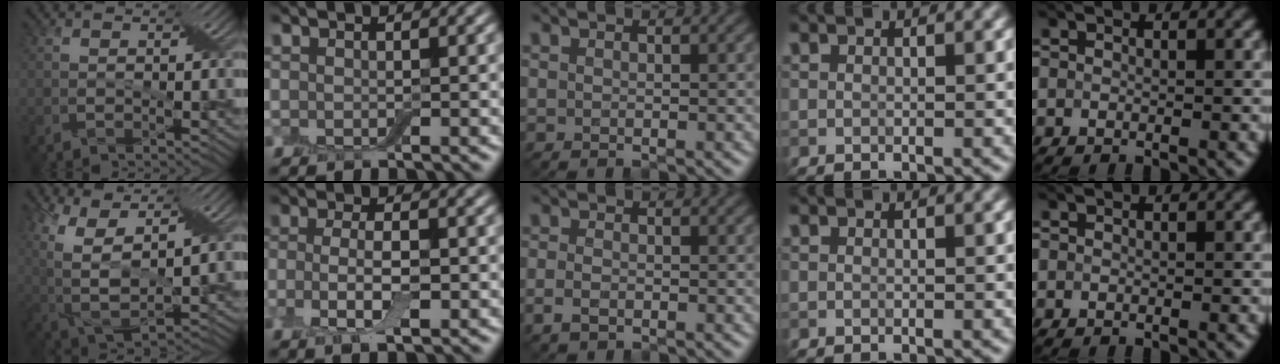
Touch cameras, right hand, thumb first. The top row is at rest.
{"thumb": {"total": 13.0, "force": [4.8, 6.2, 10.4], "torque": [-0.252, 0.010, 0.094]}, "index": {"total": 4.0, "force": [-0.7, 1.5, 3.6], "torque": [-0.077, -0.006, -0.019]}, "middle": {"total": 1.6, "force": [-0.6, 1.0, 1.1], "torque": [-0.024, -0.004, -0.014]}}